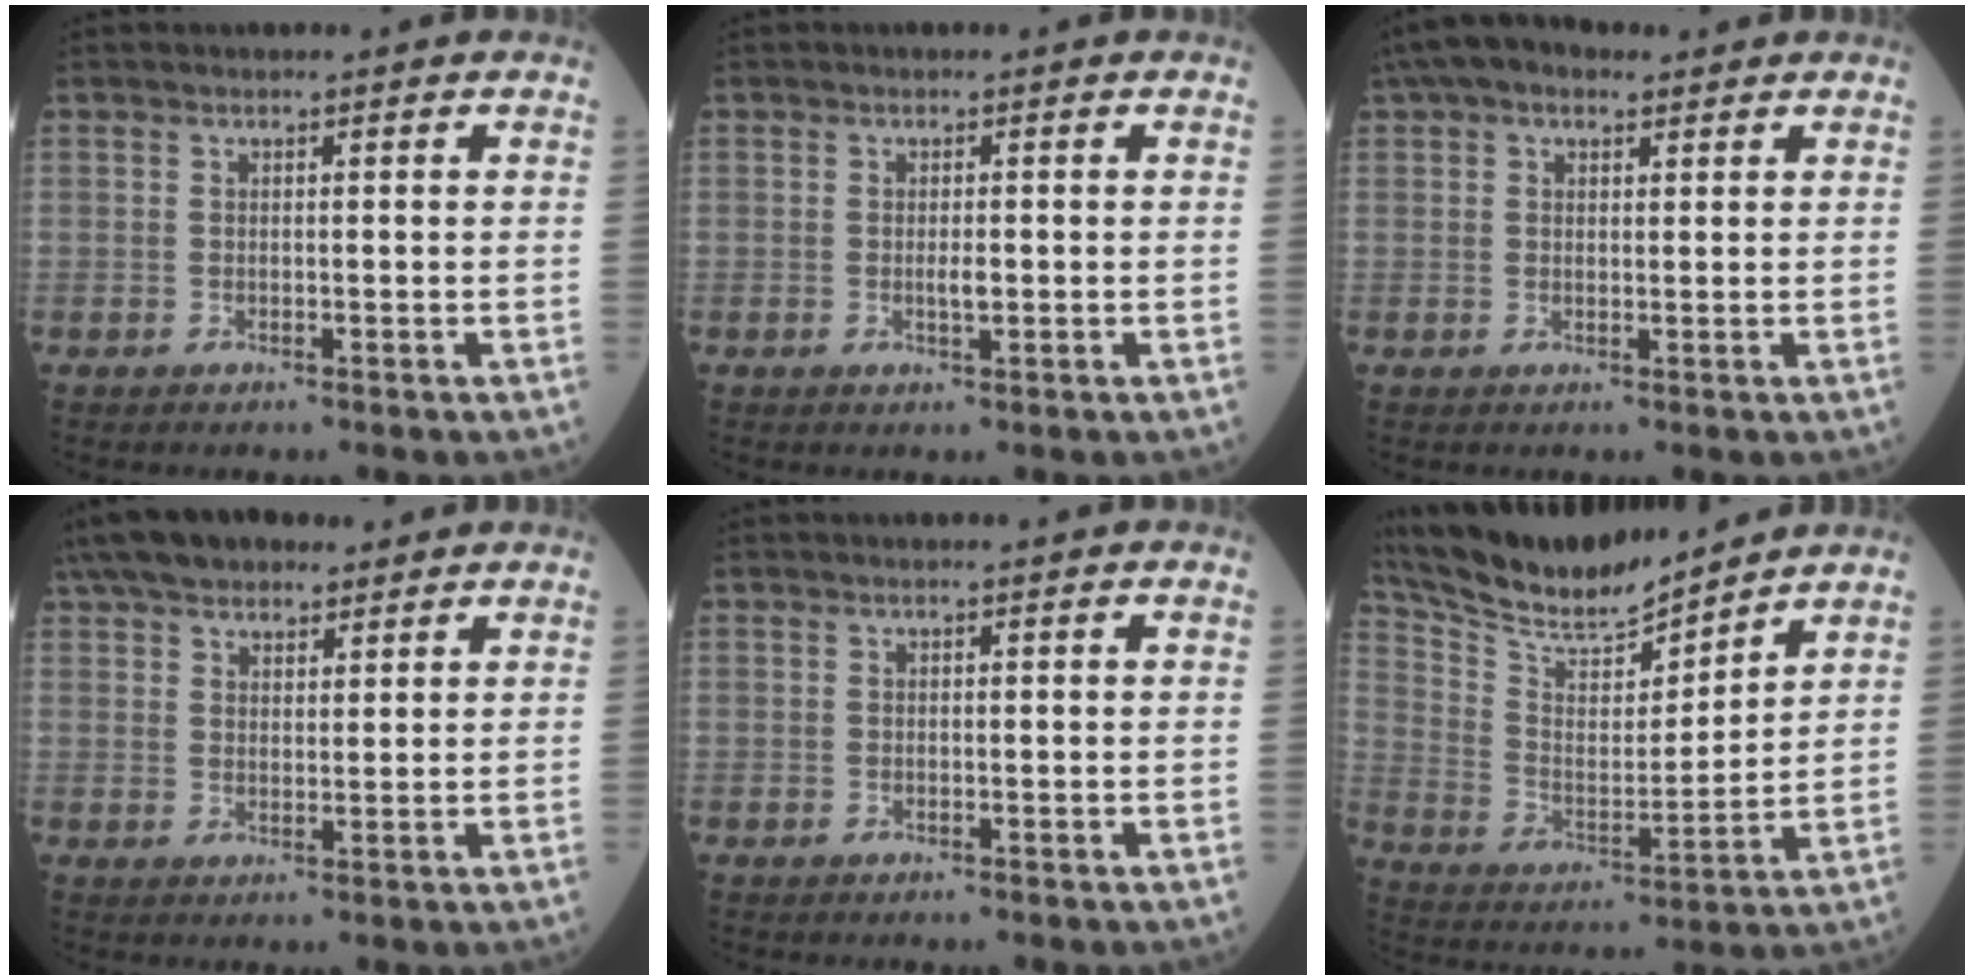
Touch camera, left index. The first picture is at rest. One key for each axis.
{"total": 1.3, "fx": -0.5, "fy": 0.5, "fz": 1.1, "tx": -0.021, "ty": -0.006, "tz": -0.010}
{"total": 5.6, "fx": 3.4, "fy": 3.2, "fz": 3.1, "tx": -0.060, "ty": 0.031, "tz": 0.058}
{"total": 11.2, "fx": 9.1, "fy": 4.6, "fz": 4.5, "tx": -0.080, "ty": 0.037, "tz": 0.155}
{"total": 0.0}
{"total": 14.2, "fx": 13.4, "fy": 1.6, "fz": 4.5, "tx": -0.097, "ty": 0.002, "tz": 0.249}